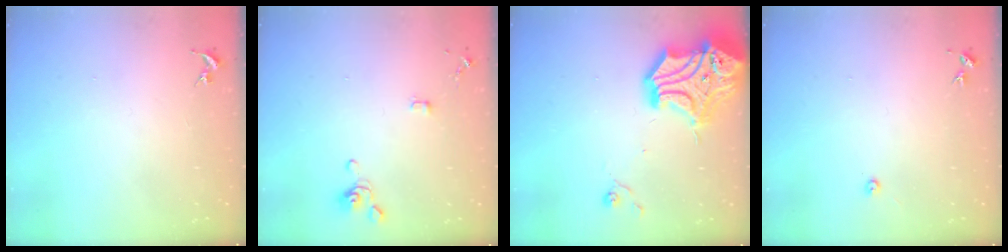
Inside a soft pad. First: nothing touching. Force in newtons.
{"total": 4.0, "press": 3.9, "slide": 0.9}
{"total": 21.9, "press": 21.7, "slide": 2.9}
{"total": 3.0, "press": 3.0, "slide": 0.4}